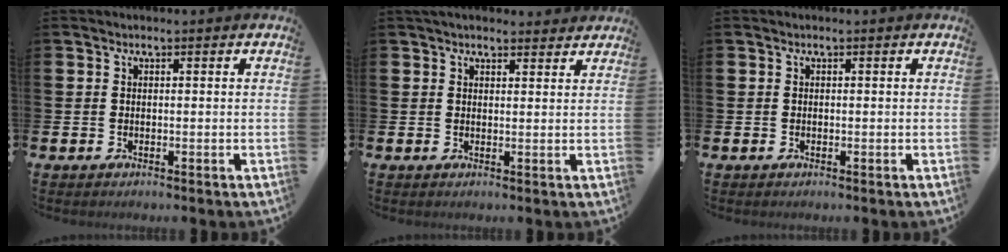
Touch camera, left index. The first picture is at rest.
{"total": 2.6, "force": [2.4, 0.7, 0.3], "torque": [-0.003, -0.007, 0.043]}
{"total": 0.0}